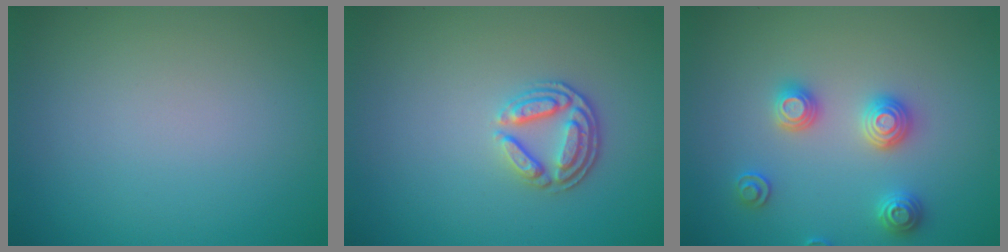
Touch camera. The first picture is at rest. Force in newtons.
{"total": 2.9, "press": 2.5, "slide": 1.6}
{"total": 2.9, "press": 2.9, "slide": 0.2}